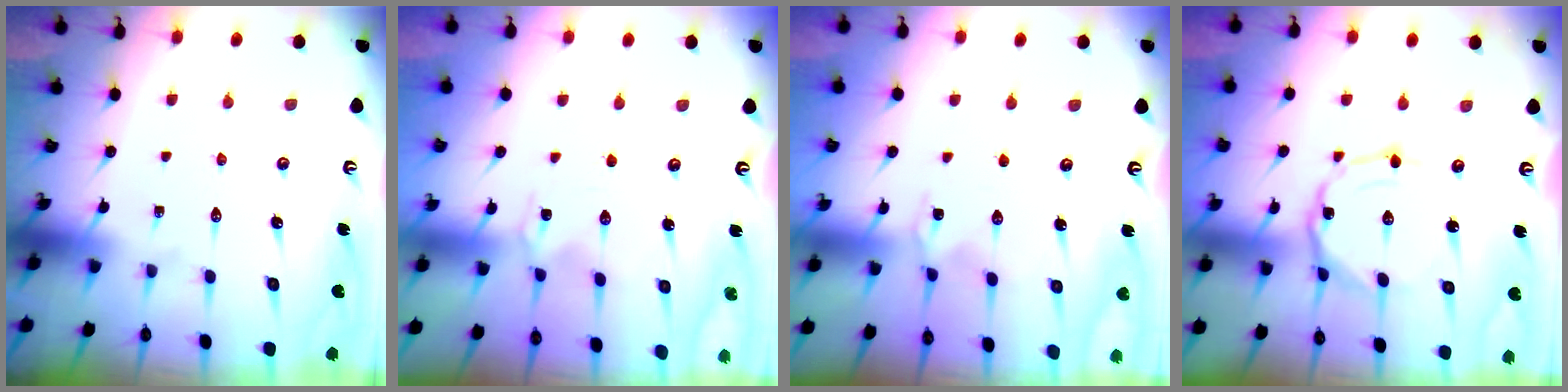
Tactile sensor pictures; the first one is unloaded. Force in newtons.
{"total": 0.0}
{"total": 1.4, "press": 1.4, "slide": 0.1}
{"total": 5.0, "press": 5.0, "slide": 0.3}